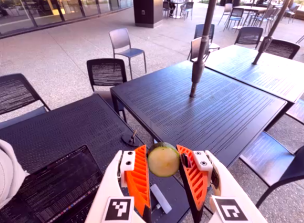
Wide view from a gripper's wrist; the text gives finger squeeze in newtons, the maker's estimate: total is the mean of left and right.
{"total": 8.1, "left": 7.7, "right": 8.5}